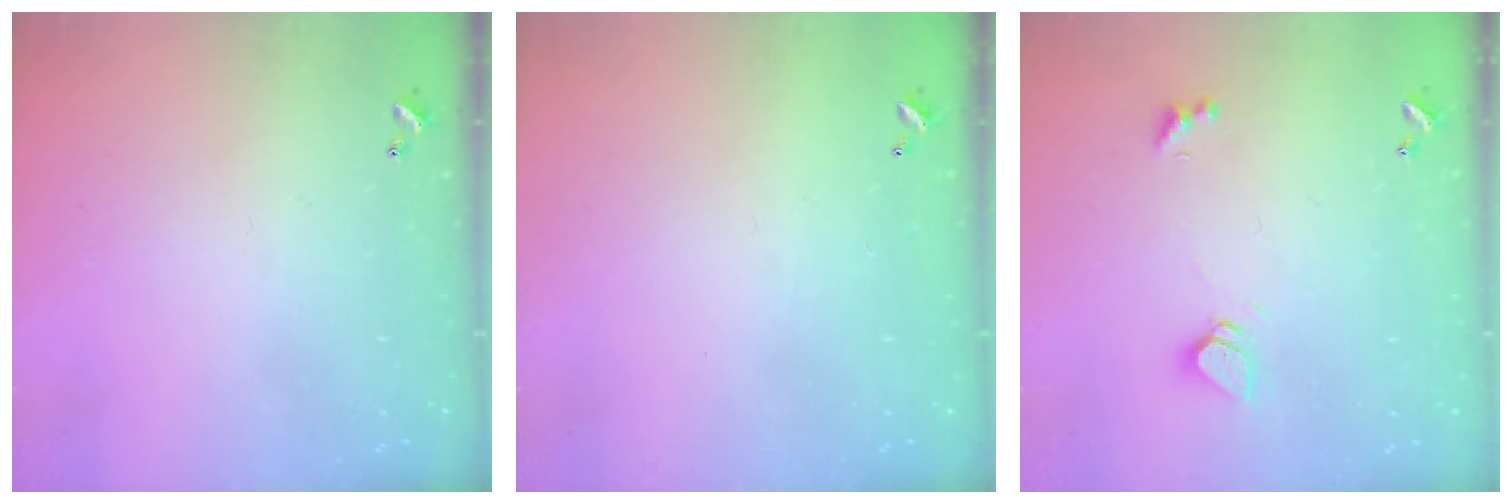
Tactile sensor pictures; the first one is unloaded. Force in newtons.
{"total": 2.8, "press": 2.8, "slide": 0.1}
{"total": 2.3, "press": 2.3, "slide": 0.2}